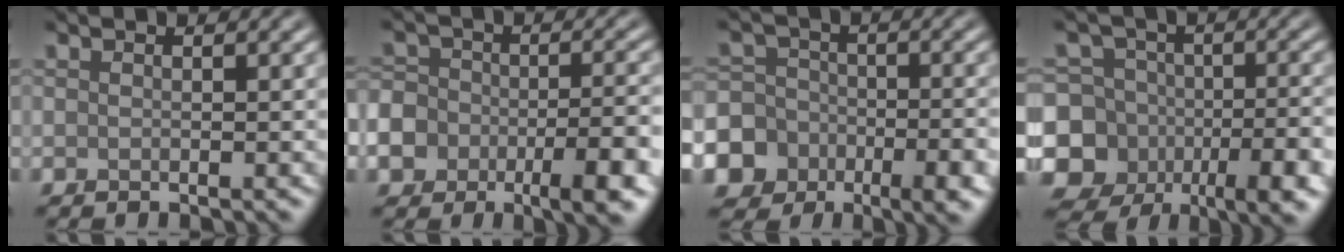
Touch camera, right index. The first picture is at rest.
{"total": 10.6, "force": [-5.8, 6.5, 6.0], "torque": [-0.091, -0.007, -0.100]}
{"total": 13.9, "force": [-7.3, 11.0, 4.4], "torque": [-0.084, -0.041, -0.137]}
{"total": 14.1, "force": [-5.0, 11.8, 6.0], "torque": [-0.115, -0.011, -0.098]}